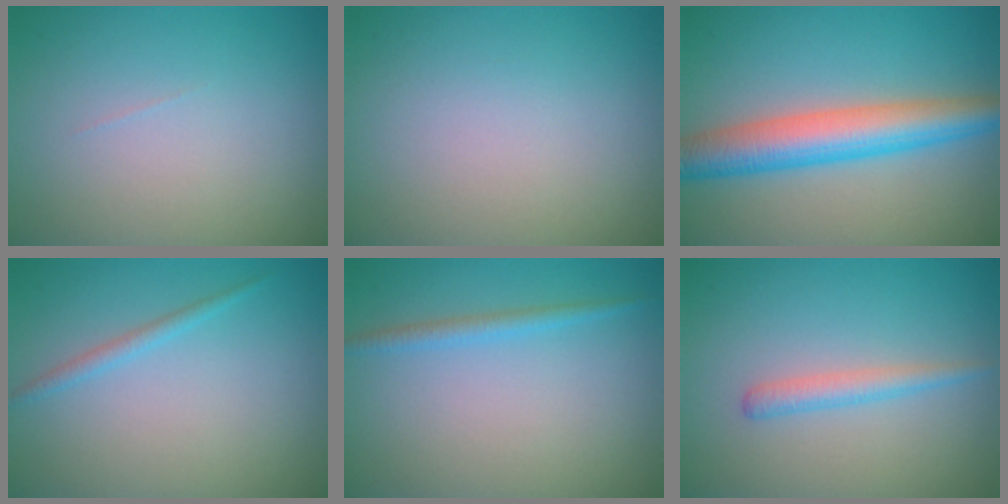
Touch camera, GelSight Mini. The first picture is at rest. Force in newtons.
{"total": 0.0}
{"total": 6.3, "press": 6.3, "slide": 0.0}
{"total": 1.1, "press": 1.1, "slide": 0.1}
{"total": 1.4, "press": 1.4, "slide": 0.1}
{"total": 1.7, "press": 1.7, "slide": 0.1}